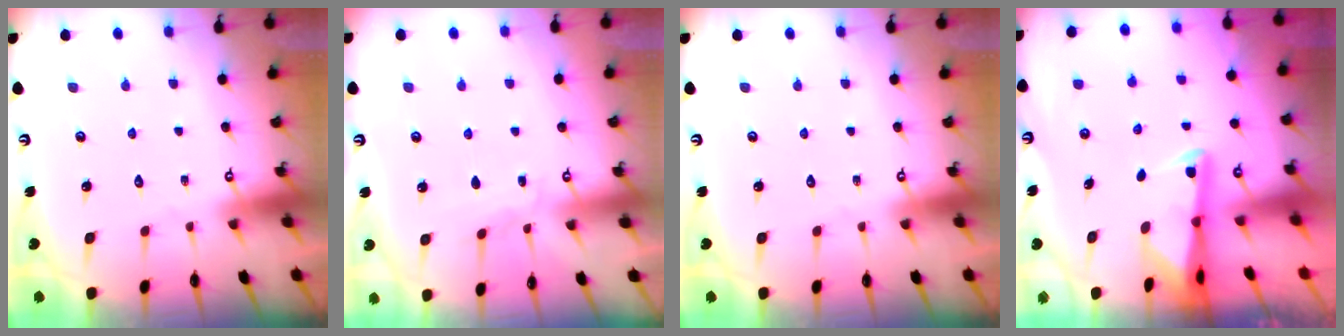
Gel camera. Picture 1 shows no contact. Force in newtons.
{"total": 4.7, "press": 4.7, "slide": 0.4}
{"total": 0.0}
{"total": 2.4, "press": 2.3, "slide": 0.5}